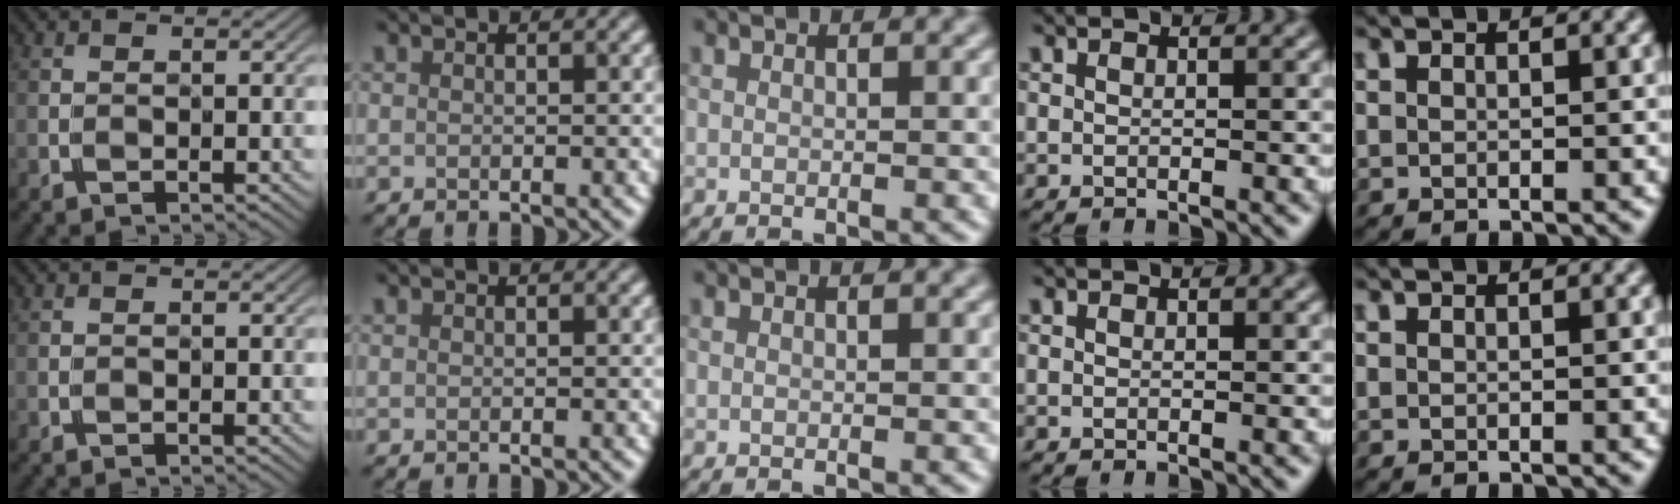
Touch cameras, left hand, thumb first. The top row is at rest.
{}